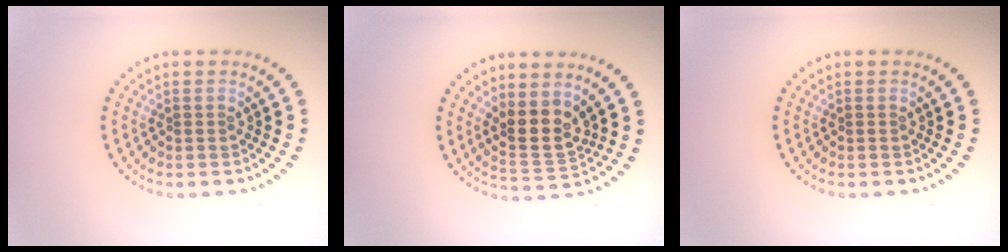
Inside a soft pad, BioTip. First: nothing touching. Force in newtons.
{"total": 3.4, "press": 2.7, "slide": 2.1}
{"total": 0.0}